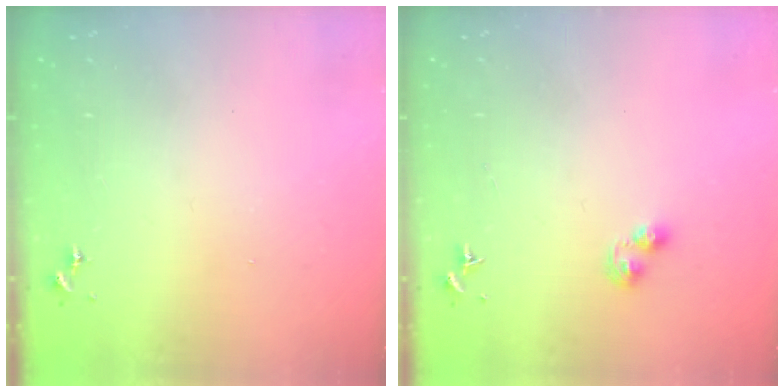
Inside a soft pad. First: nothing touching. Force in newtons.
{"total": 3.1, "press": 3.1, "slide": 0.4}